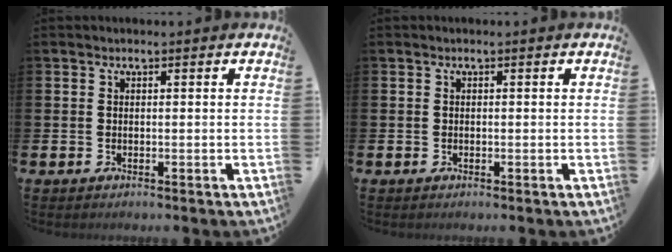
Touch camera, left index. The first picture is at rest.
{"total": 0.0}